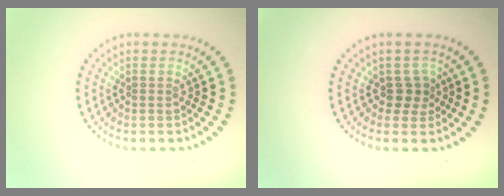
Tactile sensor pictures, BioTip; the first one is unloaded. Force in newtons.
{"total": 1.6, "press": 1.2, "slide": 1.0}